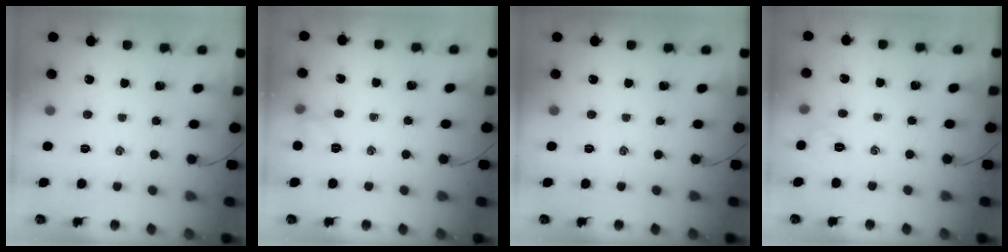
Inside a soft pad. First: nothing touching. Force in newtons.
{"total": 5.7, "press": 5.5, "slide": 1.5}
{"total": 0.0}
{"total": 2.0, "press": 1.9, "slide": 0.6}